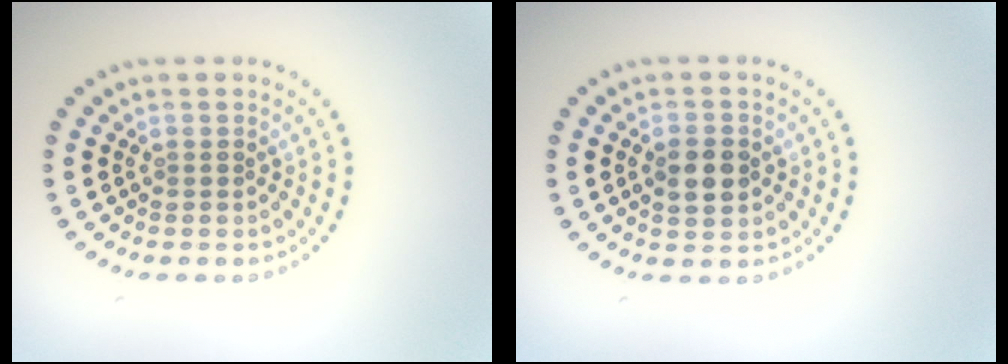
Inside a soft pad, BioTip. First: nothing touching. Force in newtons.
{"total": 2.9, "press": 2.9, "slide": 0.1}